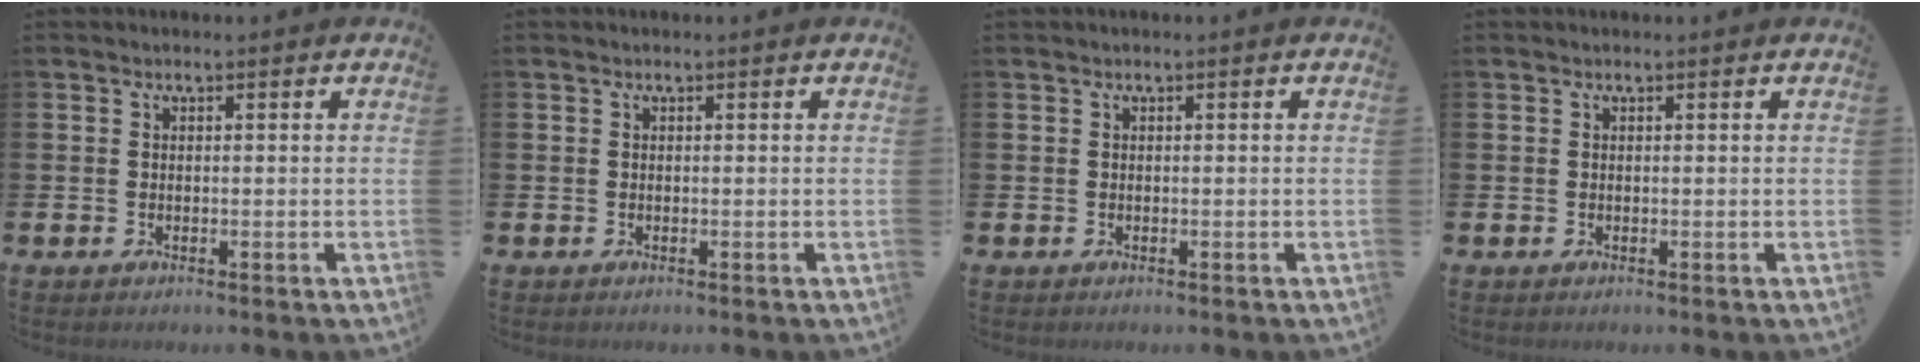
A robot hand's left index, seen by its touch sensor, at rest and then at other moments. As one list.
[{"total": 0.0}, {"total": 0.0}, {"total": 0.0}]